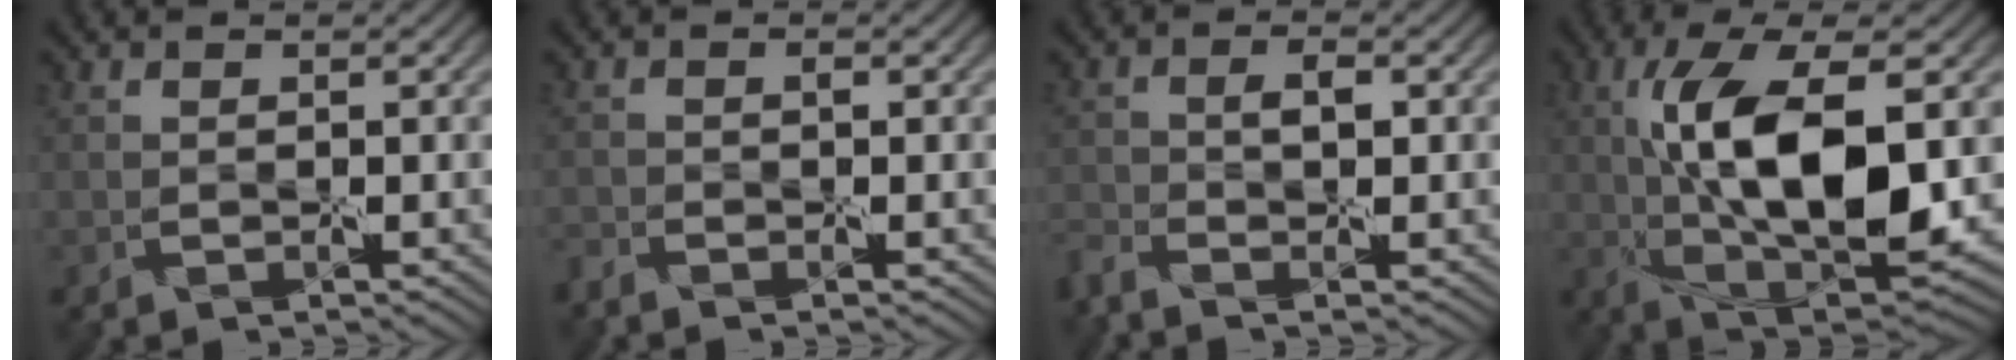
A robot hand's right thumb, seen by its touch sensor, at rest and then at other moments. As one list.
[{"total": 1.6, "force": [-1.6, 0.3, 0.3], "torque": [-0.002, -0.004, -0.036]}, {"total": 3.7, "force": [-2.6, 1.1, 2.5], "torque": [-0.043, -0.006, -0.054]}, {"total": 12.0, "force": [1.6, 4.7, 10.9], "torque": [-0.194, 0.008, 0.029]}]